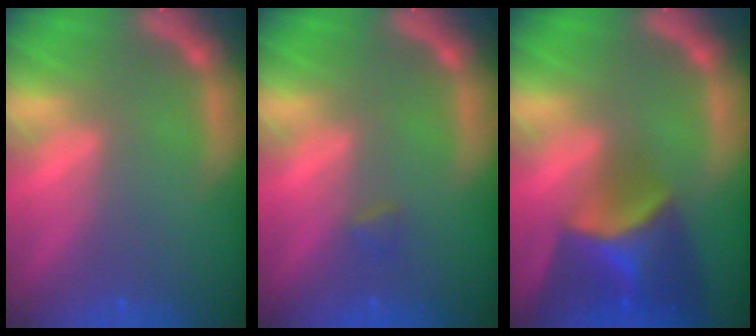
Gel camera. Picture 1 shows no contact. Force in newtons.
{"total": 0.9}
{"total": 7.9}